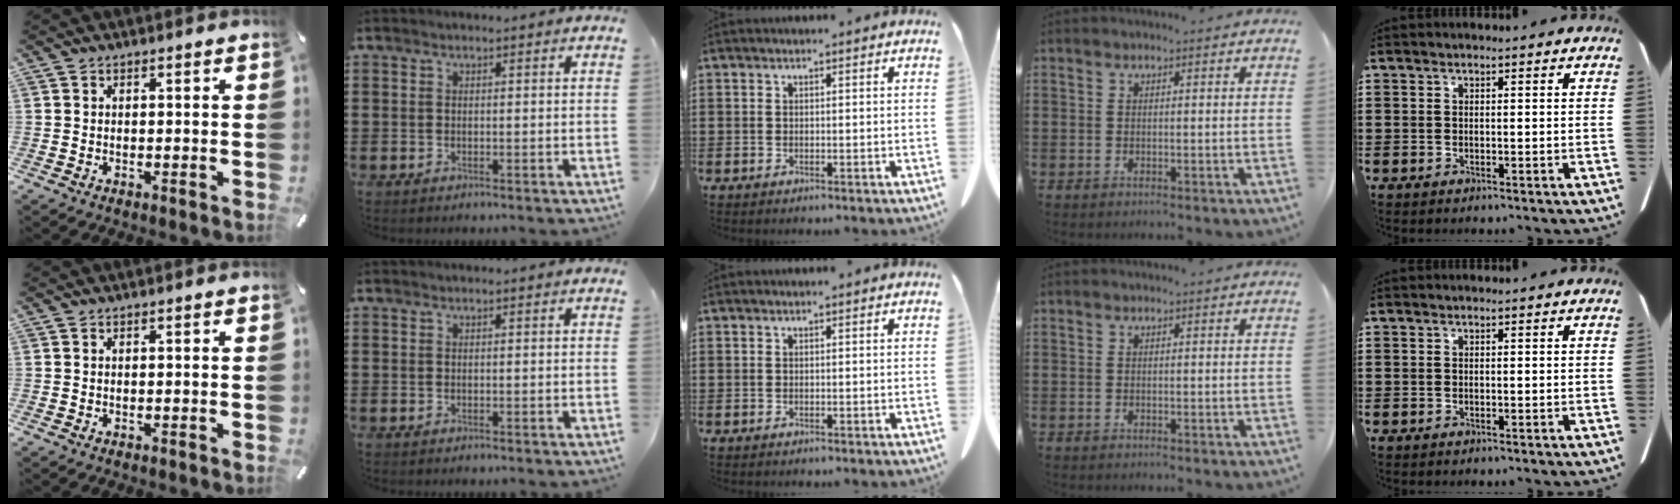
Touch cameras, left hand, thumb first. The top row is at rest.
{}